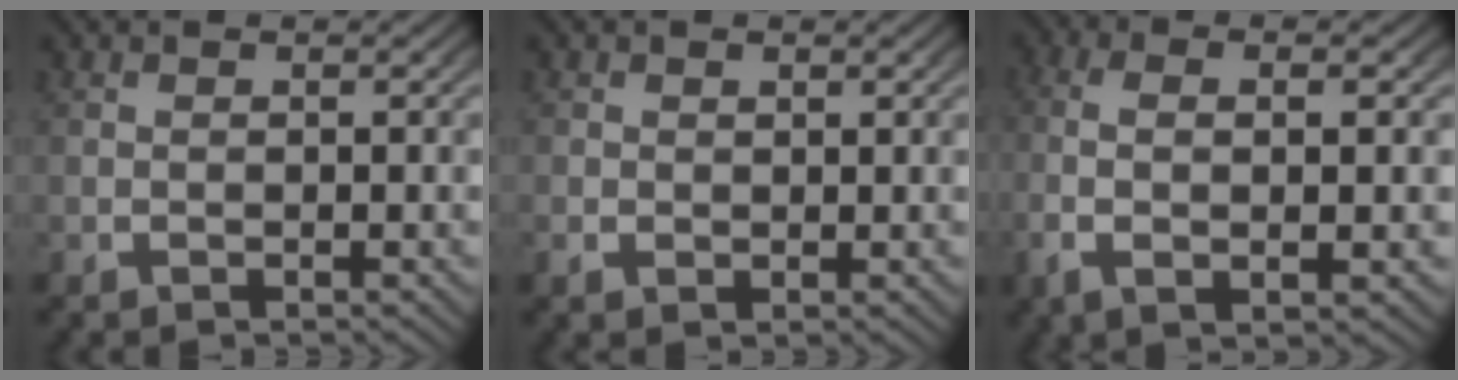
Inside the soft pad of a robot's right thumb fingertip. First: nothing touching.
{"total": 1.0, "force": [0.4, 0.8, 0.4], "torque": [-0.004, -0.004, 0.012]}
{"total": 5.4, "force": [0.1, 1.9, 5.0], "torque": [-0.111, -0.004, 0.008]}